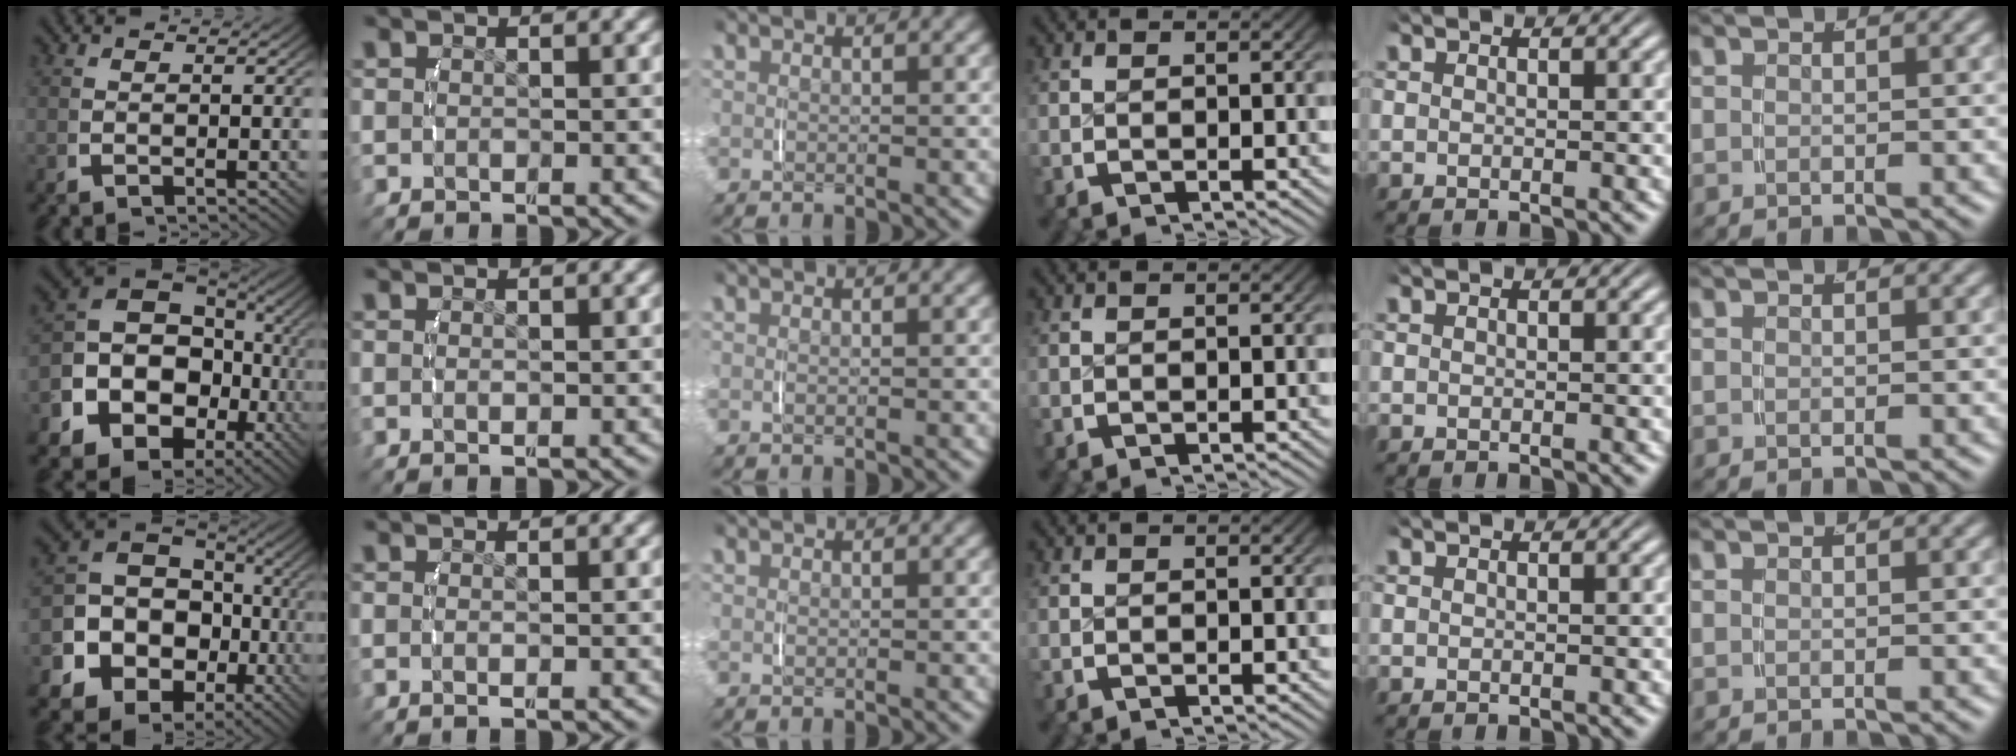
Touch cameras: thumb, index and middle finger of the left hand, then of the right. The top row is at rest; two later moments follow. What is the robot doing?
{"motion": "lift_and_place", "object": "napkin"}